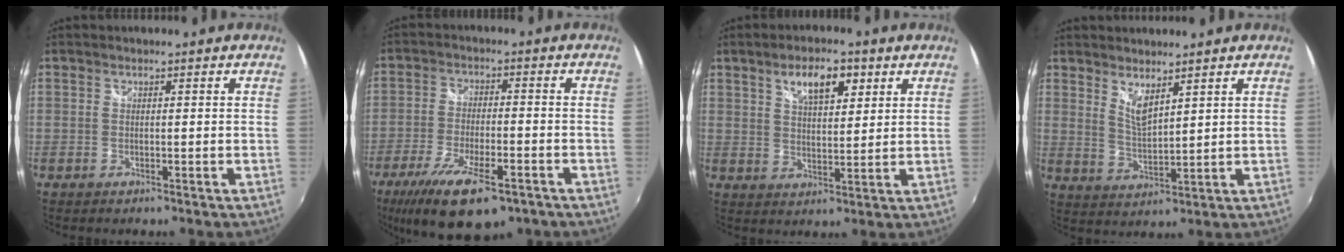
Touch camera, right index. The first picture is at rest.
{"total": 15.4, "force": [-9.8, 5.1, 10.7], "torque": [-0.219, -0.042, -0.164]}
{"total": 7.9, "force": [4.2, 3.3, 5.8], "torque": [-0.096, 0.015, 0.072]}
{"total": 4.7, "force": [3.6, 1.0, 2.8], "torque": [-0.049, -0.010, 0.064]}